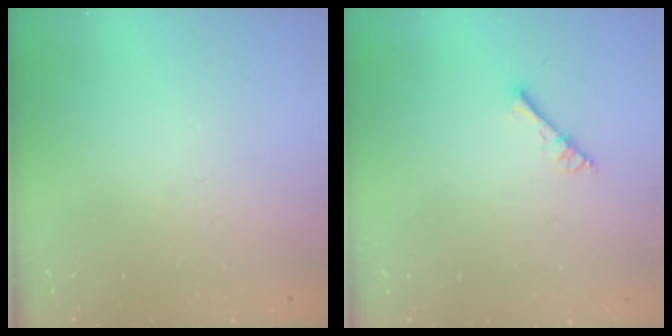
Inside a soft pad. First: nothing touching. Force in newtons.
{"total": 3.2, "press": 3.2, "slide": 0.4}